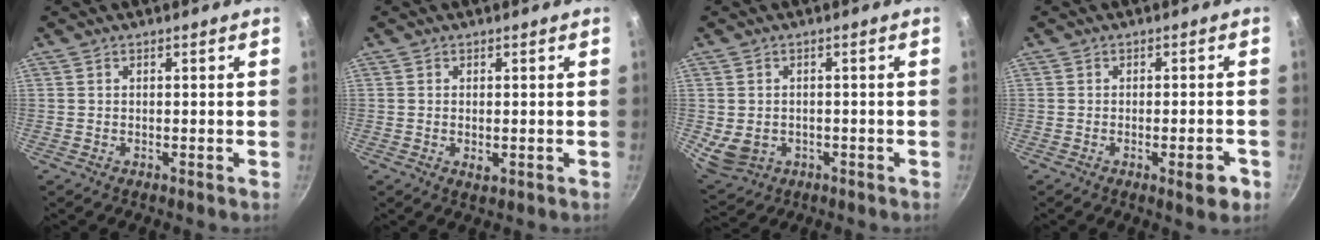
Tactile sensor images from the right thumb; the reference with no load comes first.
{"total": 1.7, "force": [-0.1, 1.0, 1.4], "torque": [-0.024, -0.005, 0.000]}
{"total": 6.3, "force": [-1.1, 5.2, 3.4], "torque": [-0.052, 0.001, -0.002]}
{"total": 4.6, "force": [-2.0, 1.4, 3.9], "torque": [-0.039, 0.009, -0.021]}